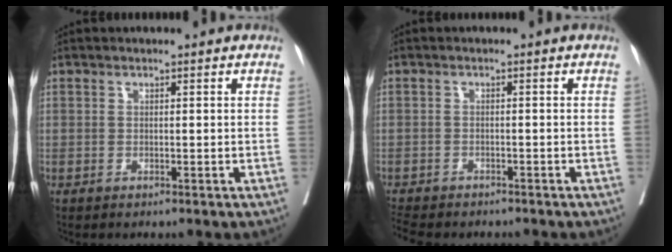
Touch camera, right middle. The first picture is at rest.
{"total": 7.3, "force": [-6.4, 2.2, 2.8], "torque": [-0.057, -0.004, -0.094]}